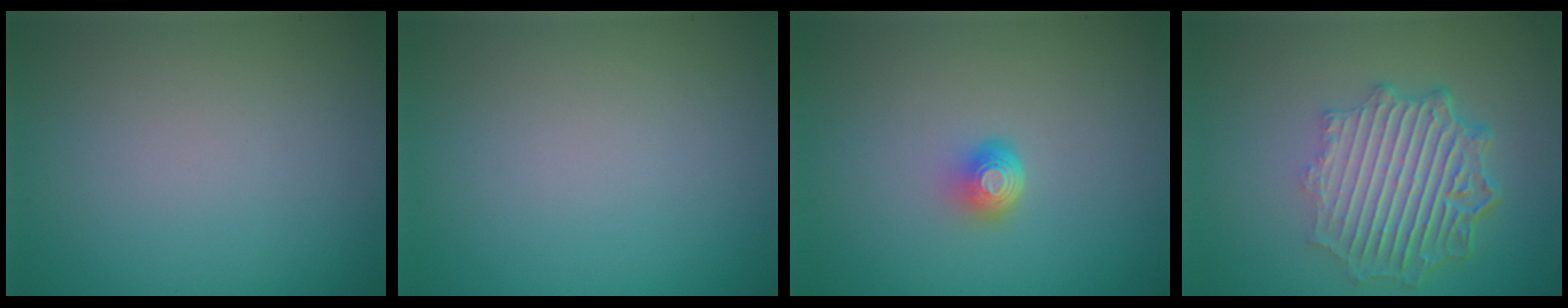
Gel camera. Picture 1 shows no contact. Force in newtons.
{"total": 0.0}
{"total": 2.1, "press": 1.4, "slide": 1.6}
{"total": 7.0, "press": 5.1, "slide": 4.8}